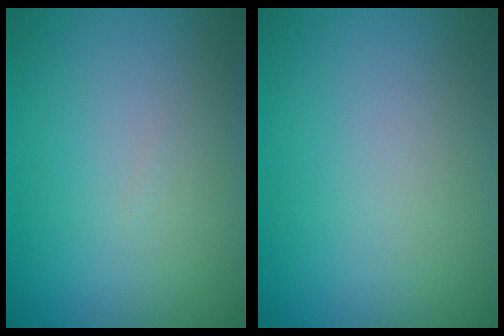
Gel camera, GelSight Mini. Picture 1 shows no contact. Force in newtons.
{"total": 0.0}